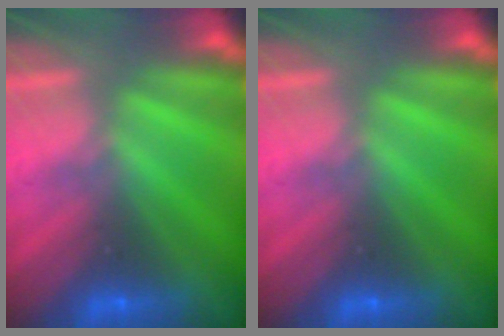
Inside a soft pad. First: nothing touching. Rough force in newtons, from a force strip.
{"total": 0.0}